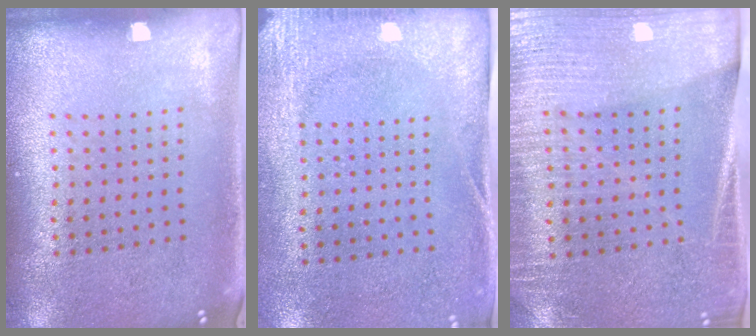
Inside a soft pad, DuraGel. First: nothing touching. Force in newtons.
{"total": 2.7, "press": 2.1, "slide": 1.7}
{"total": 3.4, "press": 3.0, "slide": 1.5}